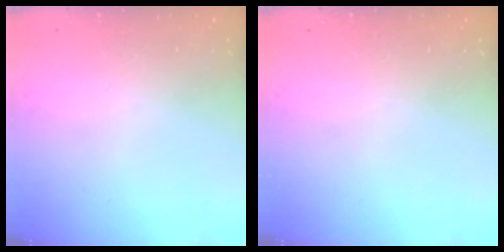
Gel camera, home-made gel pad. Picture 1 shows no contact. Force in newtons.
{"total": 0.0}